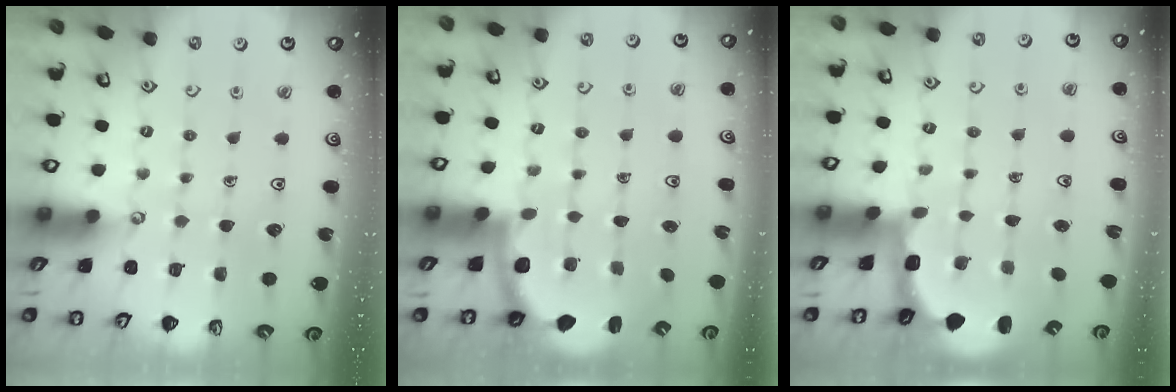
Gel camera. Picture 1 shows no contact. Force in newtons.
{"total": 3.3, "press": 2.7, "slide": 1.9}
{"total": 2.9, "press": 2.0, "slide": 2.1}